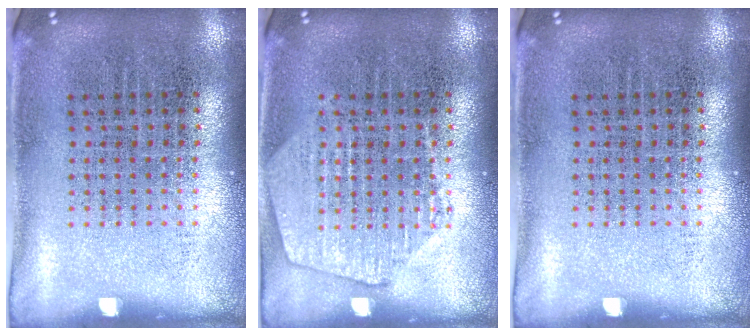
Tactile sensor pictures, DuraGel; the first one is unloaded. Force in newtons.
{"total": 2.0, "press": 2.0, "slide": 0.3}
{"total": 0.0}